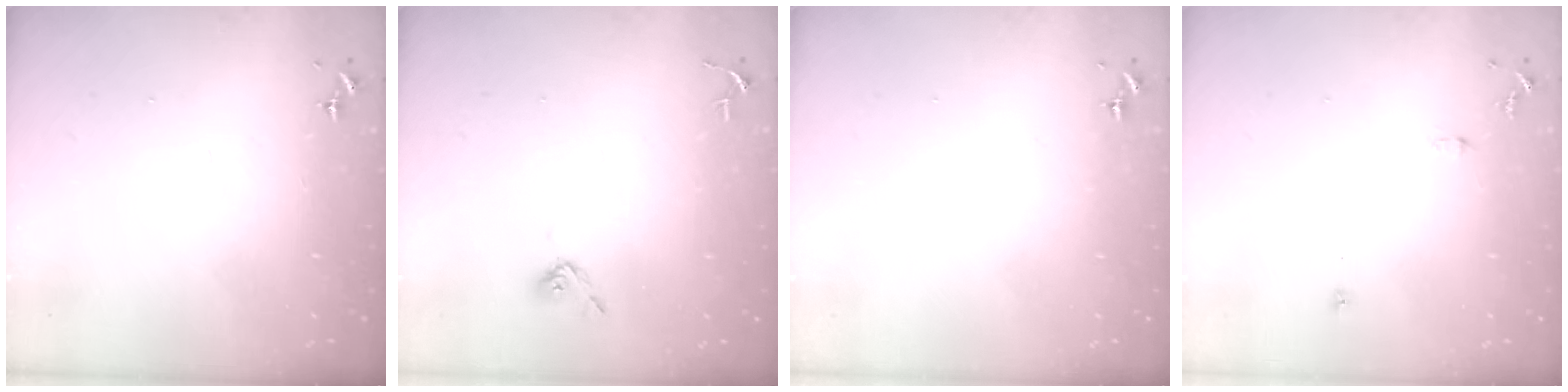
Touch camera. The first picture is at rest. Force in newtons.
{"total": 4.8, "press": 4.8, "slide": 0.6}
{"total": 0.0}
{"total": 6.1, "press": 6.1, "slide": 0.7}